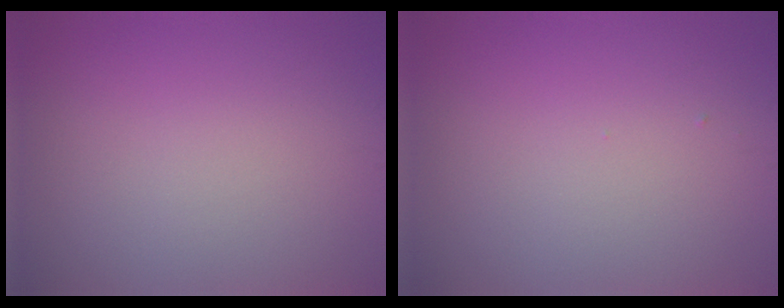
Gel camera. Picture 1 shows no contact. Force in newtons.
{"total": 0.0}